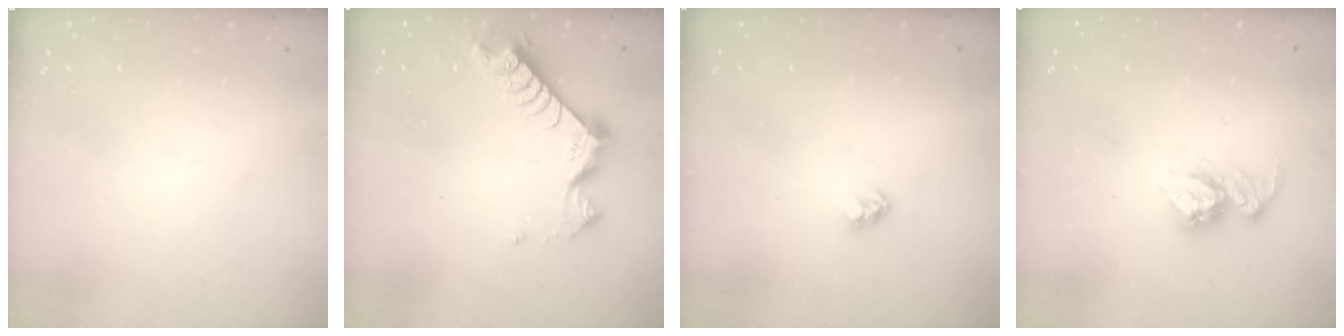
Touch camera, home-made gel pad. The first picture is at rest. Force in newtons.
{"total": 9.4, "press": 9.4, "slide": 0.7}
{"total": 2.3, "press": 2.3, "slide": 0.1}
{"total": 10.0, "press": 10.0, "slide": 0.8}